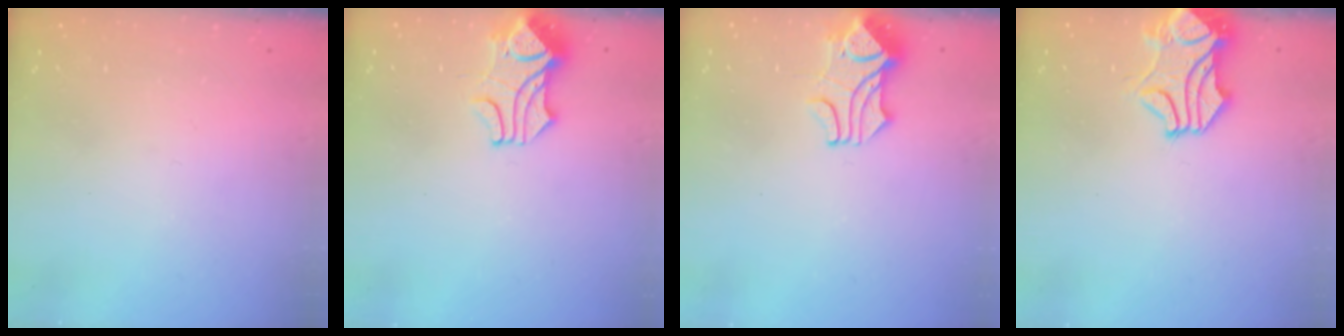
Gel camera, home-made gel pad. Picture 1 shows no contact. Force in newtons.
{"total": 2.0, "press": 1.7, "slide": 1.1}
{"total": 1.6, "press": 1.2, "slide": 1.0}
{"total": 1.9, "press": 1.4, "slide": 1.2}